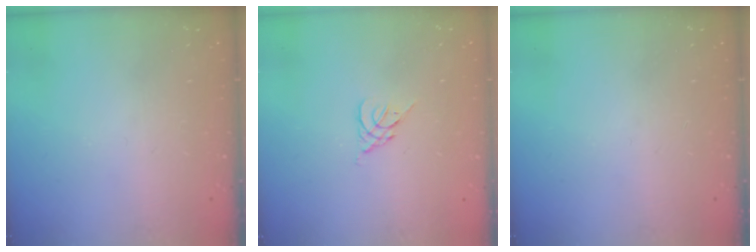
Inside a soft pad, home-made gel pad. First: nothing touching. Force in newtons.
{"total": 2.6, "press": 2.5, "slide": 0.7}
{"total": 0.0}